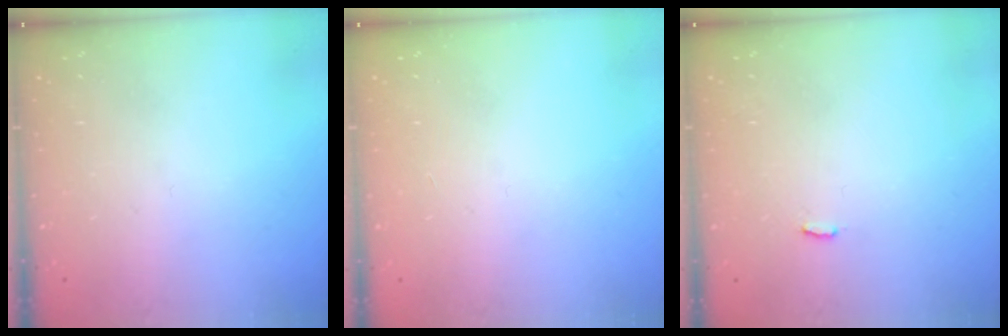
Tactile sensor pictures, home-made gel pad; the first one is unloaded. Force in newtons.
{"total": 1.4, "press": 1.4, "slide": 0.1}
{"total": 2.2, "press": 2.2, "slide": 0.2}